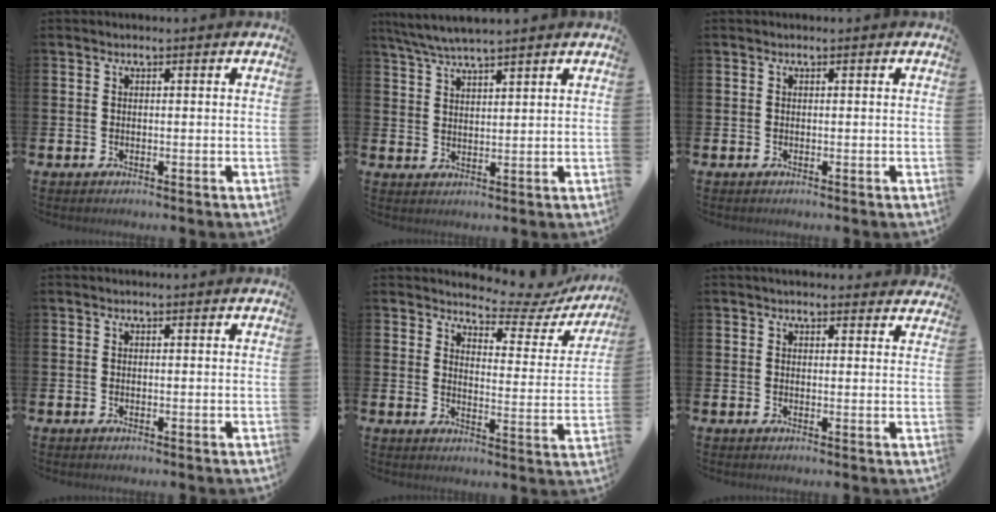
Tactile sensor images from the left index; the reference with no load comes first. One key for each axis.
{"total": 4.9, "fx": 4.7, "fy": 0.1, "fz": 1.6, "tx": -0.051, "ty": -0.013, "tz": 0.085}
{"total": 0.0}
{"total": 0.0}
{"total": 5.6, "fx": 5.1, "fy": 1.6, "fz": 1.3, "tx": -0.032, "ty": -0.046, "tz": 0.082}
{"total": 2.4, "fx": 2.3, "fy": 0.5, "fz": 0.2, "tx": 0.005, "ty": -0.011, "tz": 0.040}